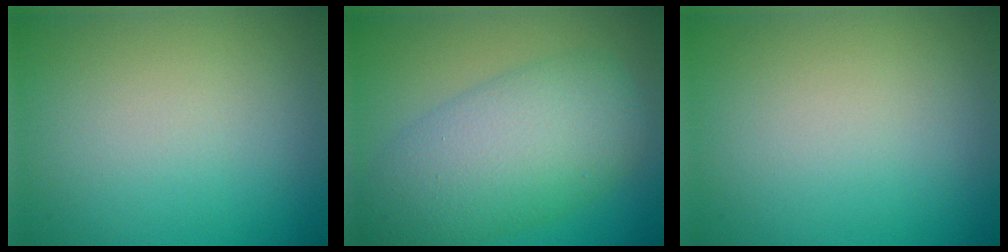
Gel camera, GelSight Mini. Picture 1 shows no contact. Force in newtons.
{"total": 8.4, "press": 8.4, "slide": 0.1}
{"total": 0.0}